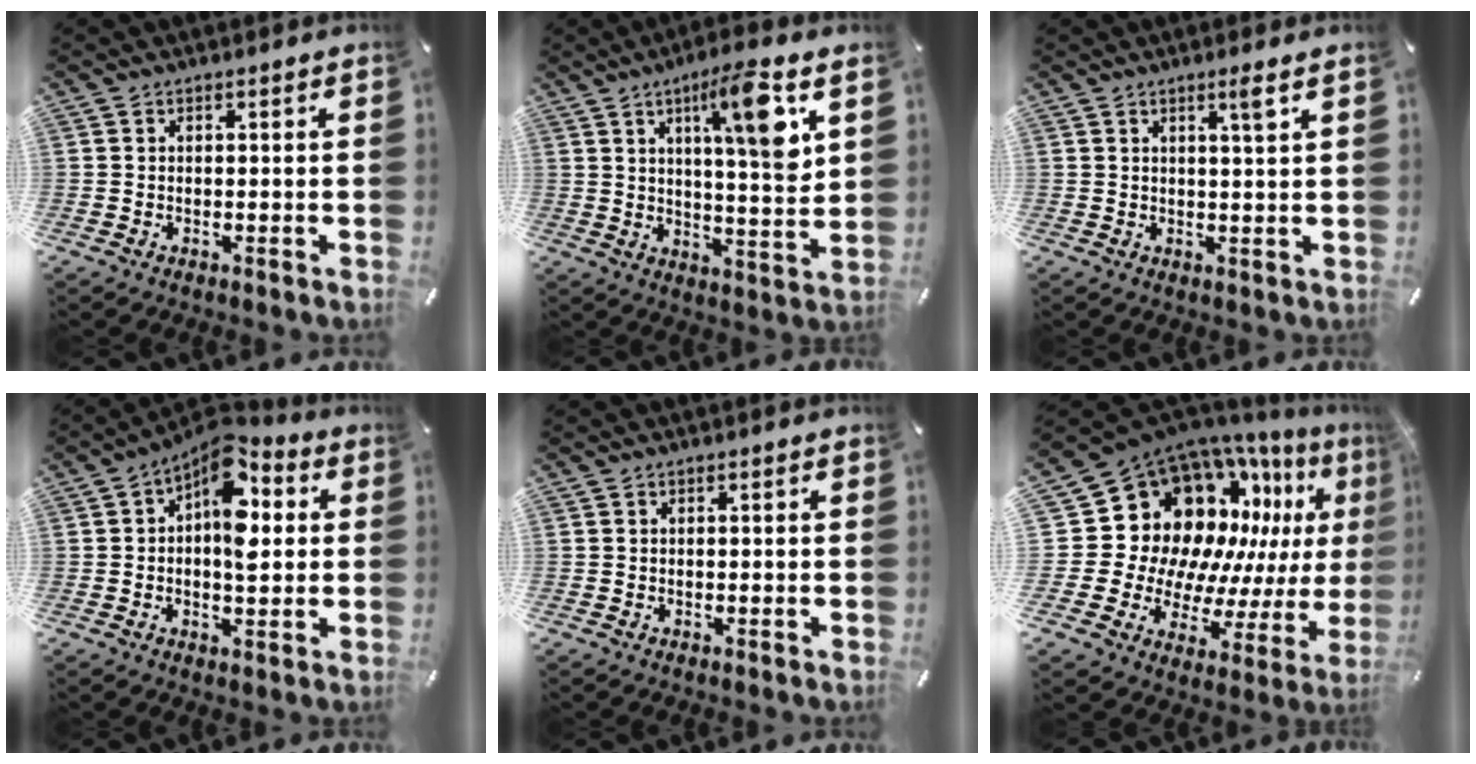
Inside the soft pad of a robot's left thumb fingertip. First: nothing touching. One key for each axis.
{"total": 12.5, "fx": 6.0, "fy": 1.7, "fz": 10.8, "tx": -0.170, "ty": -0.025, "tz": 0.088}
{"total": 3.1, "fx": 1.8, "fy": -0.2, "fz": 2.5, "tx": -0.044, "ty": -0.007, "tz": 0.028}
{"total": 12.4, "fx": 4.3, "fy": 6.7, "fz": 9.5, "tx": -0.146, "ty": -0.040, "tz": 0.072}
{"total": 0.0}
{"total": 18.9, "fx": 8.1, "fy": 14.4, "fz": 9.1, "tx": -0.143, "ty": -0.111, "tz": 0.182}